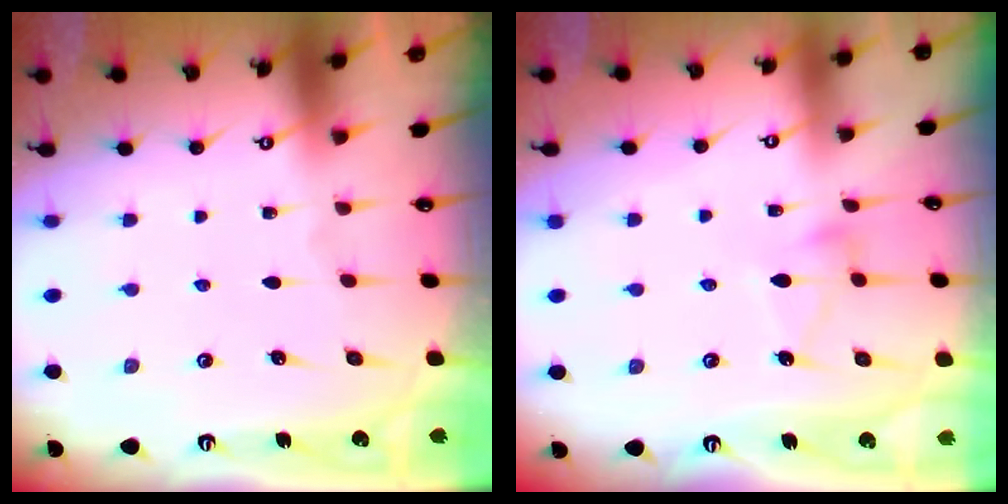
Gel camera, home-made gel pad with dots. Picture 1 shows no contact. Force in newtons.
{"total": 5.1, "press": 5.1, "slide": 0.3}